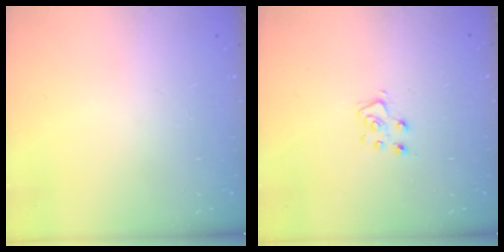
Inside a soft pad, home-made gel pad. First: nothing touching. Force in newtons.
{"total": 5.7, "press": 5.7, "slide": 0.5}